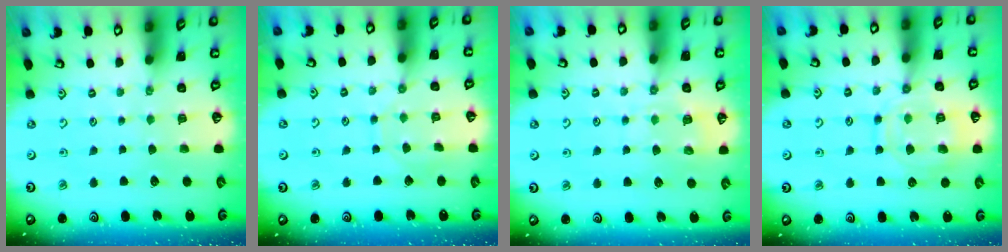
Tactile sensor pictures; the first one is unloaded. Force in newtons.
{"total": 6.7, "press": 6.7, "slide": 0.4}
{"total": 7.8, "press": 7.8, "slide": 0.5}
{"total": 14.5, "press": 14.5, "slide": 1.3}